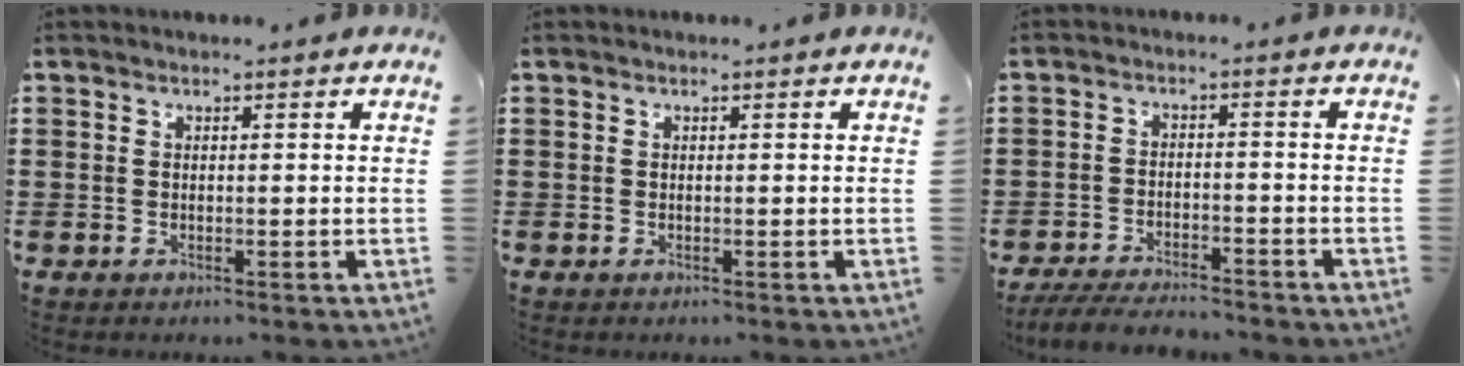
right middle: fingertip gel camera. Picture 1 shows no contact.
{"total": 0.0}
{"total": 4.5, "force": [-4.3, 0.5, 1.2], "torque": [-0.027, -0.002, -0.088]}